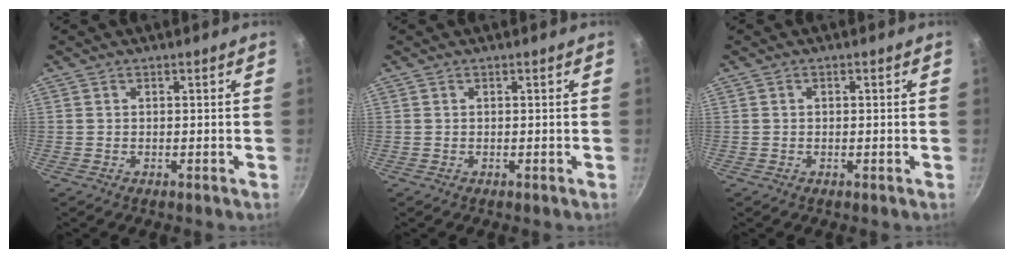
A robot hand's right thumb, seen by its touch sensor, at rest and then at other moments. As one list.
[{"total": 0.0}, {"total": 0.5, "force": [0.0, 0.4, 0.4], "torque": [-0.006, 0.004, 0.002]}]